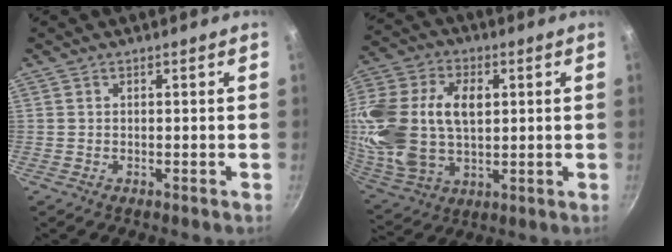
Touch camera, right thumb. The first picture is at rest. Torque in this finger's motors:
{"motor_torque": [2.34, 2.67, 1.40, -0.69, 0.28]}